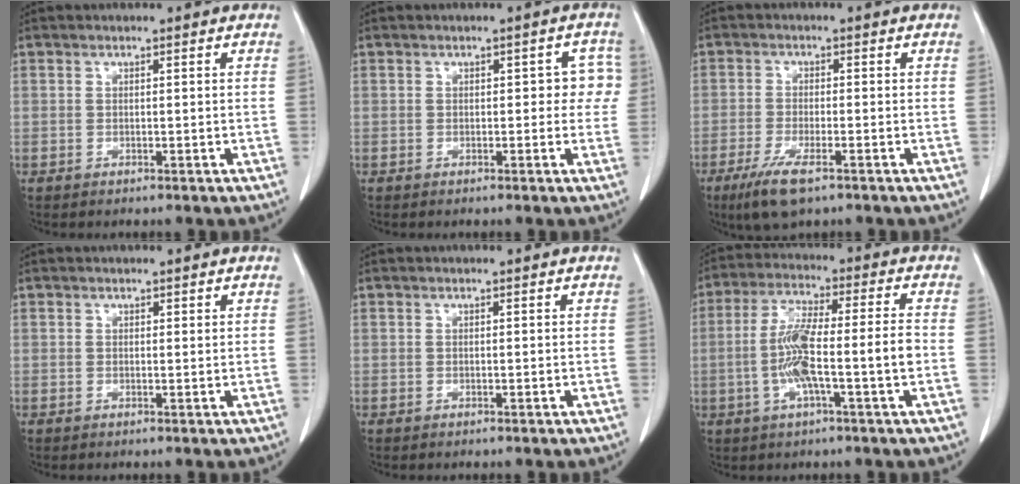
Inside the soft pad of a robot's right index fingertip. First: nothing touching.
{"total": 3.3, "force": [0.1, 2.0, 2.6], "torque": [-0.013, 0.025, -0.002]}
{"total": 6.4, "force": [-4.0, 1.3, 4.9], "torque": [-0.100, -0.016, -0.068]}
{"total": 0.0}
{"total": 0.0}
{"total": 9.9, "force": [-2.1, 0.4, 9.7], "torque": [-0.193, 0.013, -0.040]}